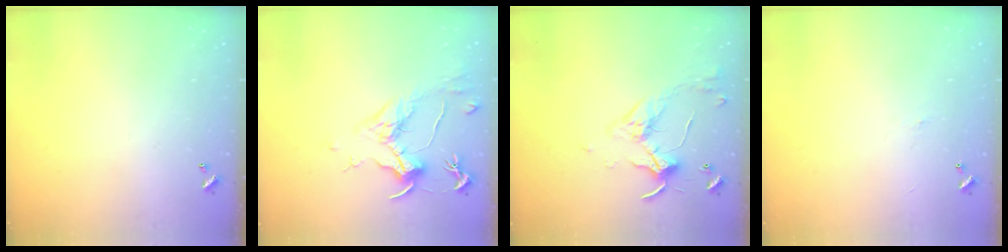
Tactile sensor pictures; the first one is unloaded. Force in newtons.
{"total": 1.6, "press": 1.3, "slide": 0.9}
{"total": 3.3, "press": 3.2, "slide": 0.7}
{"total": 1.8, "press": 1.7, "slide": 0.6}